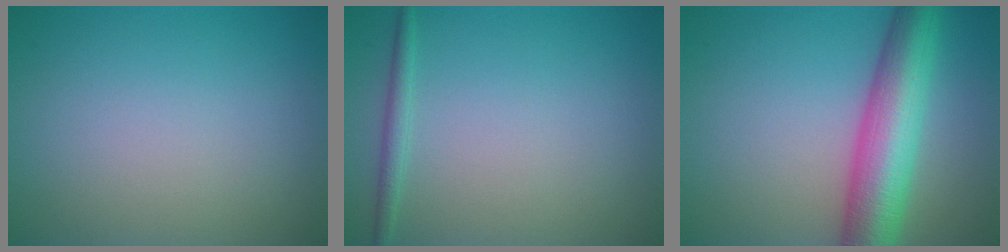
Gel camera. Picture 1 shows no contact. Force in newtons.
{"total": 1.3, "press": 1.3, "slide": 0.1}
{"total": 8.7, "press": 8.7, "slide": 0.2}